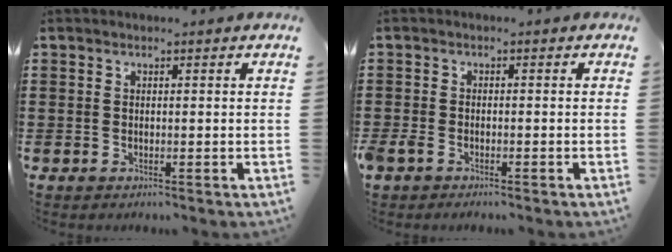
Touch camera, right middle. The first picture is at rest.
{"total": 1.6, "force": [-1.2, 0.7, 0.8], "torque": [-0.031, -0.005, -0.028]}